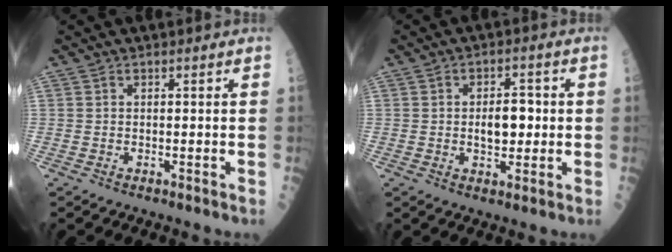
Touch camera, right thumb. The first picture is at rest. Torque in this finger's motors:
{"motor_torque": [0.64, 0.89, 0.75, 0.08, 0.02]}